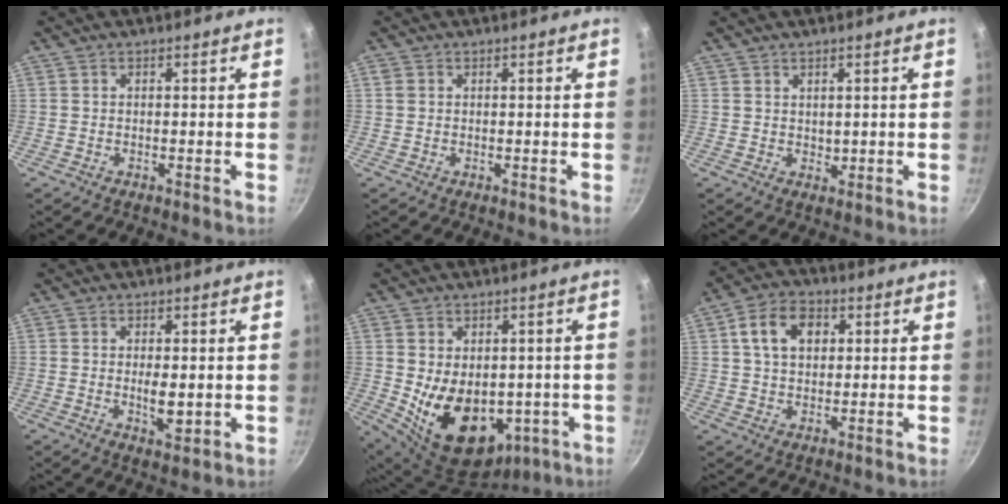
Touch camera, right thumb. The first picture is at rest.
{"total": 1.1, "force": [0.4, 0.9, 0.5], "torque": [-0.009, 0.002, 0.005]}
{"total": 1.7, "force": [1.3, 0.9, 0.4], "torque": [0.001, -0.005, 0.028]}
{"total": 4.5, "force": [-0.1, 1.9, 4.1], "torque": [-0.069, -0.010, 0.001]}
{"total": 16.4, "force": [-1.9, 11.4, 11.6], "torque": [-0.163, -0.016, 0.004]}
{"total": 9.0, "force": [2.5, 6.5, 5.7], "torque": [-0.080, 0.008, 0.036]}